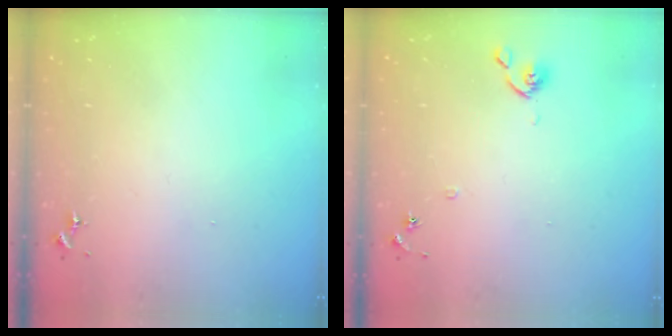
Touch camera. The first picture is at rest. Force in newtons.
{"total": 6.9, "press": 6.9, "slide": 0.6}